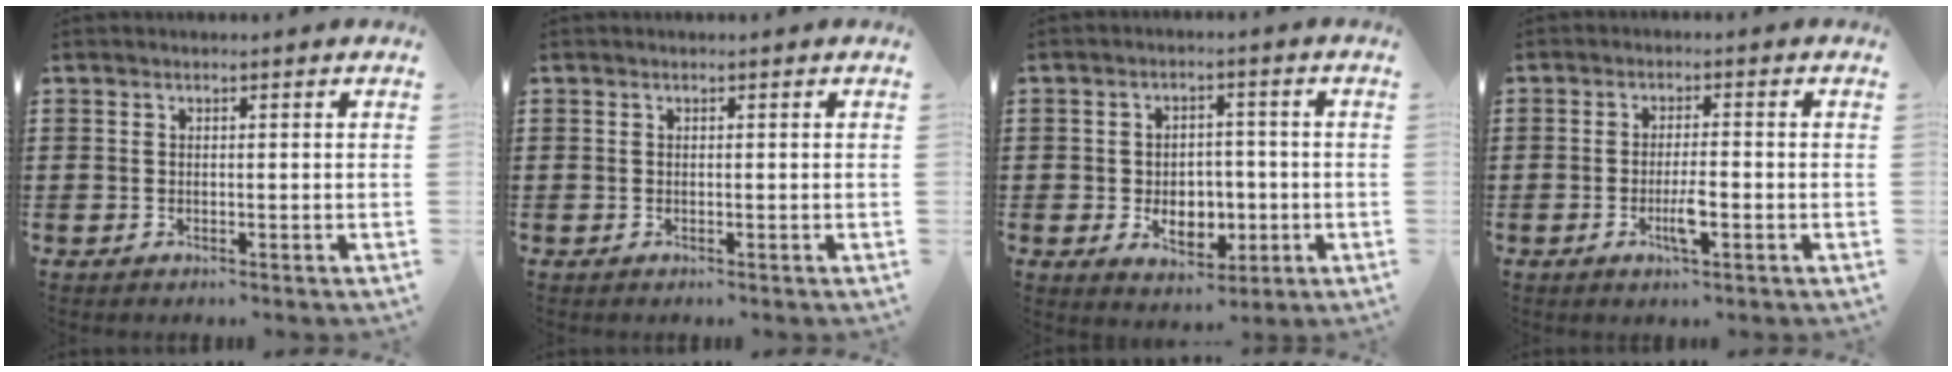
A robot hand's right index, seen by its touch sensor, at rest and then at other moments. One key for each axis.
{"total": 0.0}
{"total": 5.8, "fx": -1.4, "fy": 4.2, "fz": 3.7, "tx": -0.056, "ty": 0.004, "tz": -0.027}
{"total": 3.7, "fx": -1.4, "fy": 0.6, "fz": 3.4, "tx": -0.065, "ty": -0.003, "tz": -0.026}